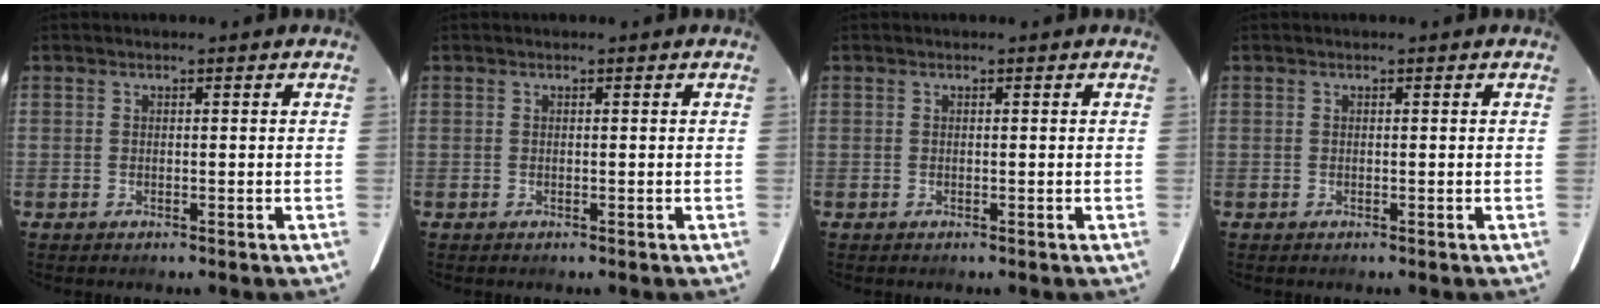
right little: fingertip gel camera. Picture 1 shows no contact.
{"total": 0.0}
{"total": 0.0}
{"total": 0.0}